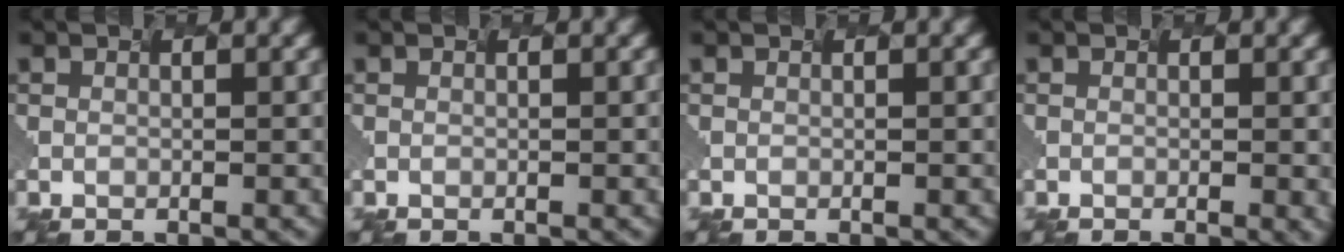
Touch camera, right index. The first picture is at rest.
{"total": 0.0}
{"total": 0.0}
{"total": 1.6, "force": [-0.3, 0.5, 1.5], "torque": [-0.006, 0.001, -0.001]}